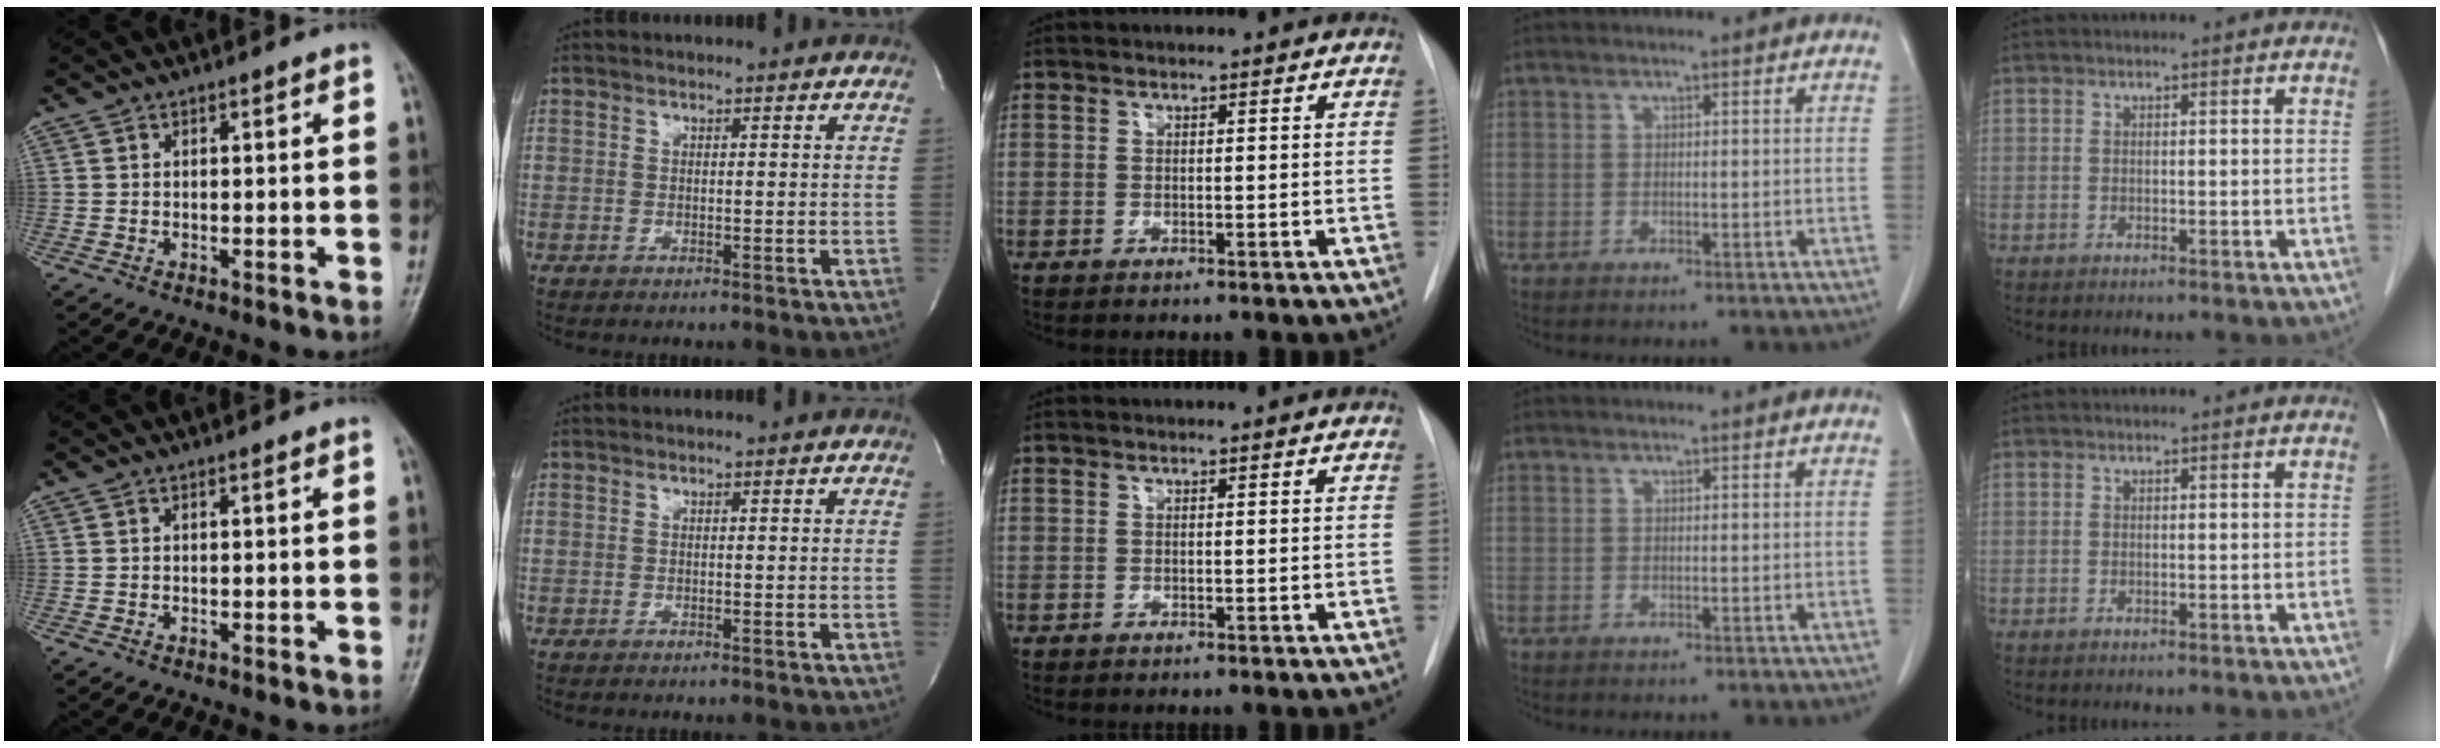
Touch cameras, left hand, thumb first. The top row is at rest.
{}